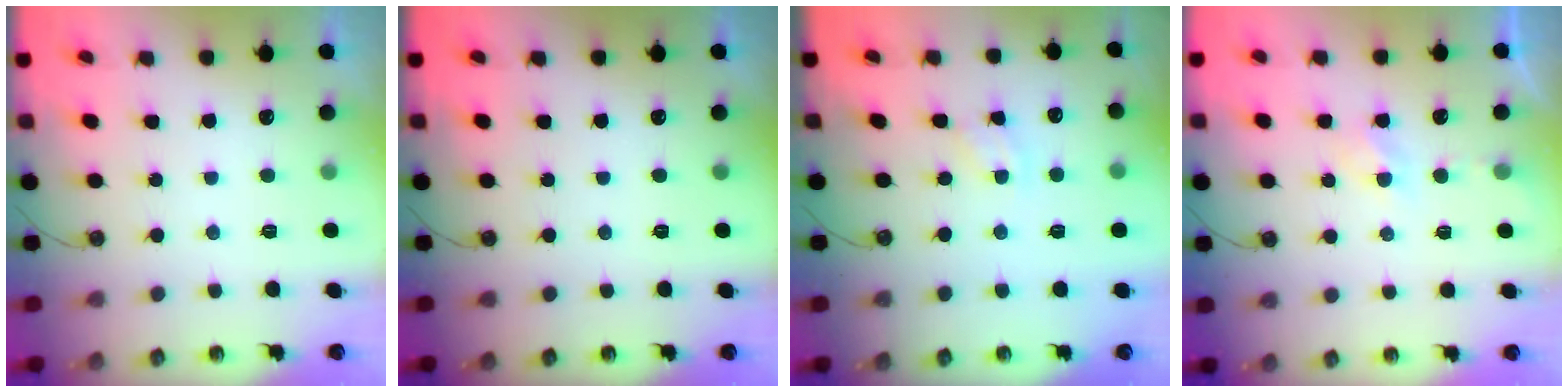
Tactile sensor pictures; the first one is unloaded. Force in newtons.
{"total": 0.0}
{"total": 2.0, "press": 2.0, "slide": 0.3}
{"total": 3.3, "press": 3.3, "slide": 0.5}